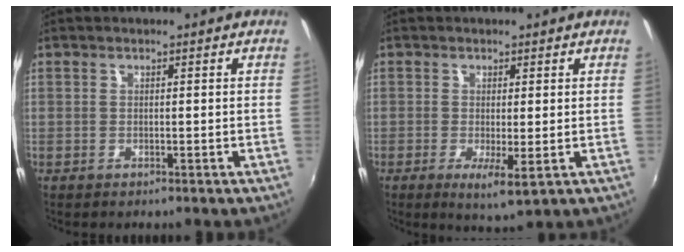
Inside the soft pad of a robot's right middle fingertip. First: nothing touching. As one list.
[{"total": 4.2, "force": [-0.9, 0.6, 4.1], "torque": [-0.075, -0.016, -0.011]}]